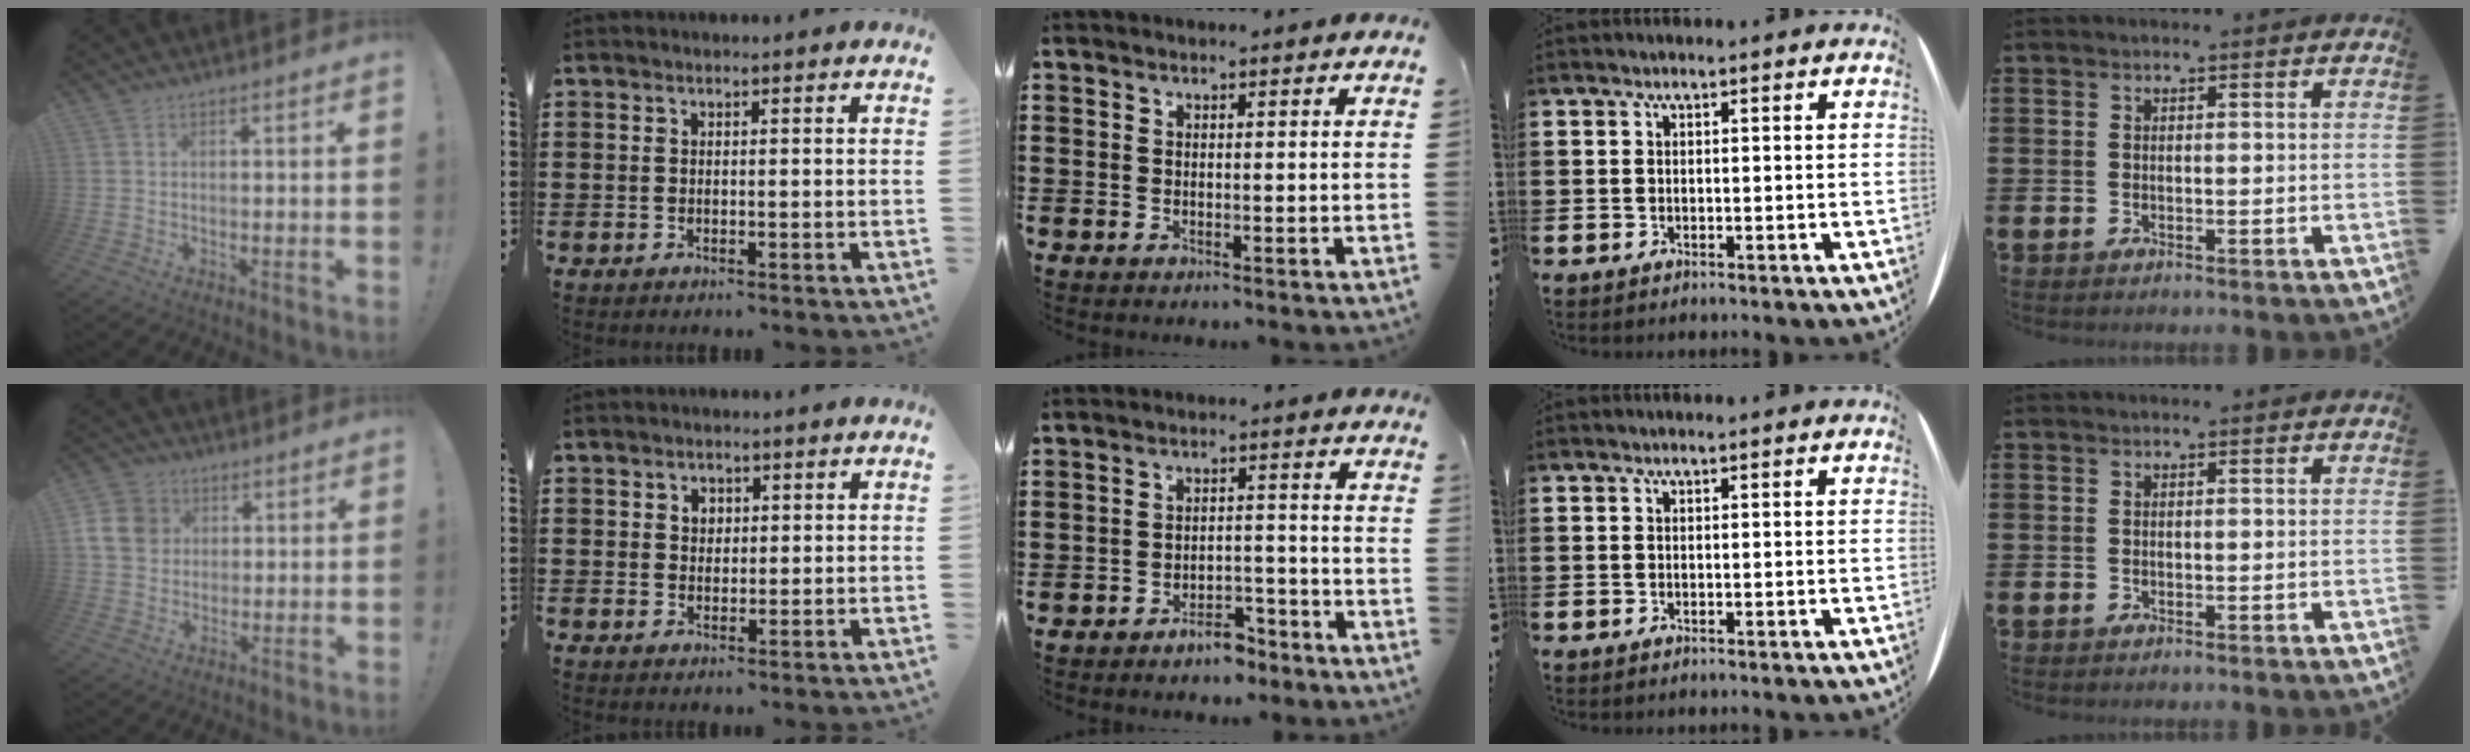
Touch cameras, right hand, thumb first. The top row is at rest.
{"thumb": {"total": 10.3, "force": [2.6, 9.0, 4.2], "torque": [-0.069, -0.006, 0.053]}, "index": {"total": 2.0, "force": [0.7, 1.7, 0.7], "torque": [-0.019, 0.010, 0.012]}, "middle": {"total": 4.1, "force": [-3.8, 1.1, 1.1], "torque": [-0.018, 0.012, -0.075]}}